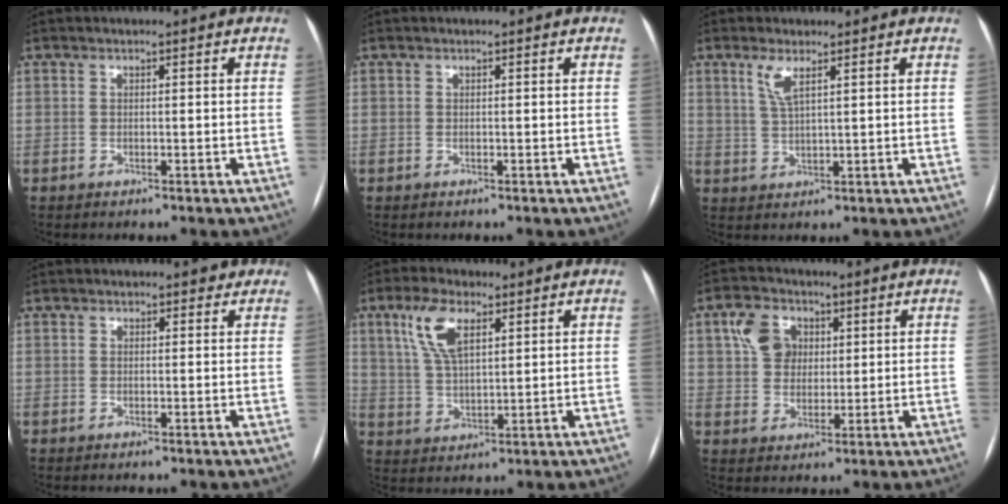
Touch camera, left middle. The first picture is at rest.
{"total": 0.0}
{"total": 3.4, "force": [1.8, 0.4, 2.8], "torque": [-0.063, 0.000, 0.040]}
{"total": 1.4, "force": [0.9, 1.1, 0.1], "torque": [0.009, 0.000, 0.005]}
{"total": 8.0, "force": [3.9, 3.0, 6.3], "torque": [-0.135, 0.016, 0.080]}
{"total": 6.6, "force": [2.3, 5.3, 3.1], "torque": [-0.067, 0.022, 0.045]}